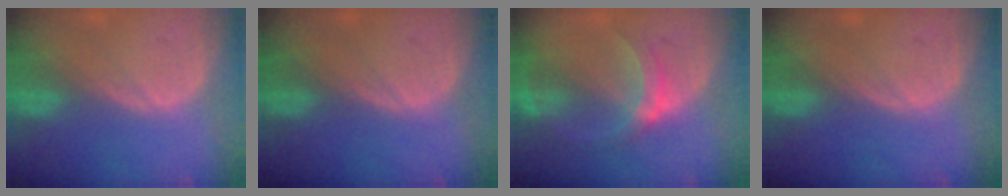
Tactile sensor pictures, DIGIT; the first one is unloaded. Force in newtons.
{"total": 0.0}
{"total": 5.9, "press": 5.8, "slide": 0.8}
{"total": 0.0}